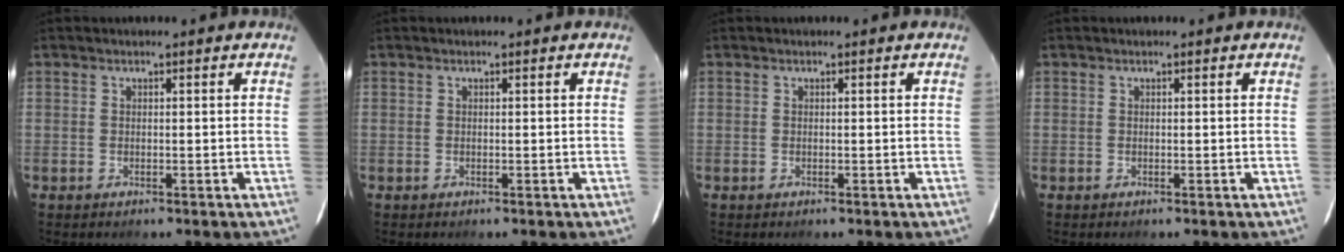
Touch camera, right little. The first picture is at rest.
{"total": 0.0}
{"total": 0.0}
{"total": 0.0}